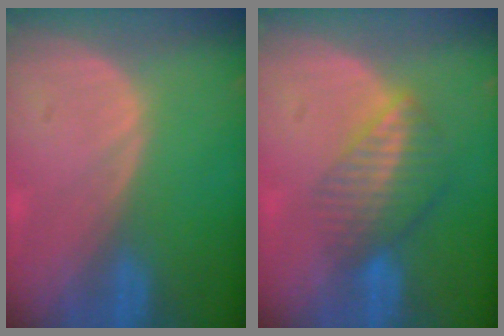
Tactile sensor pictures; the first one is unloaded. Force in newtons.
{"total": 6.7, "press": 5.8, "slide": 3.4}